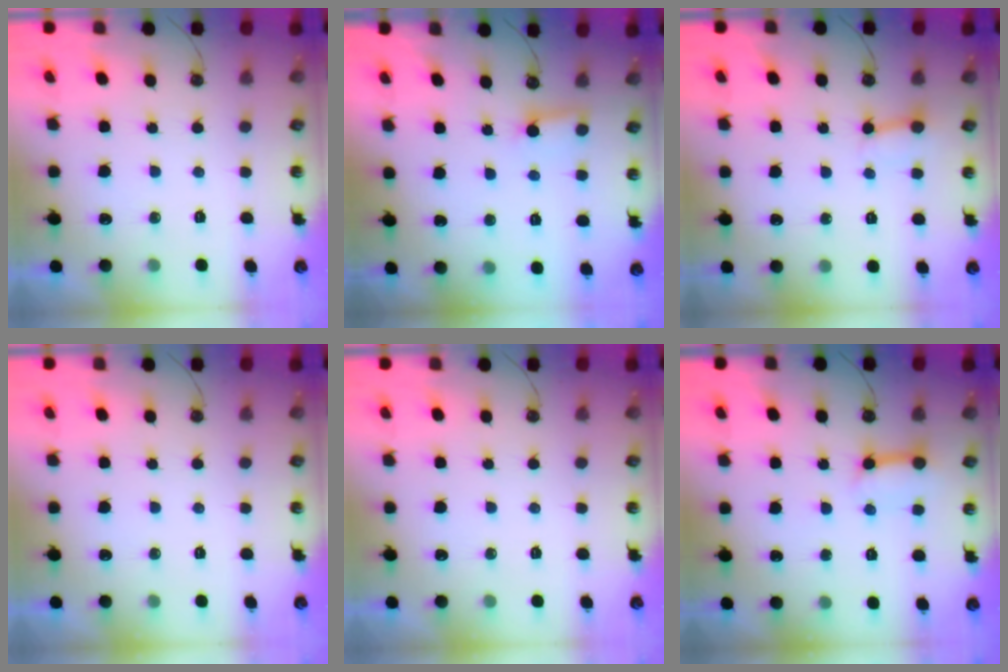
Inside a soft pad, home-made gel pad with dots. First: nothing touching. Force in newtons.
{"total": 2.8, "press": 2.8, "slide": 0.3}
{"total": 3.5, "press": 3.5, "slide": 0.4}
{"total": 0.0}
{"total": 0.0}
{"total": 9.5, "press": 9.4, "slide": 1.1}